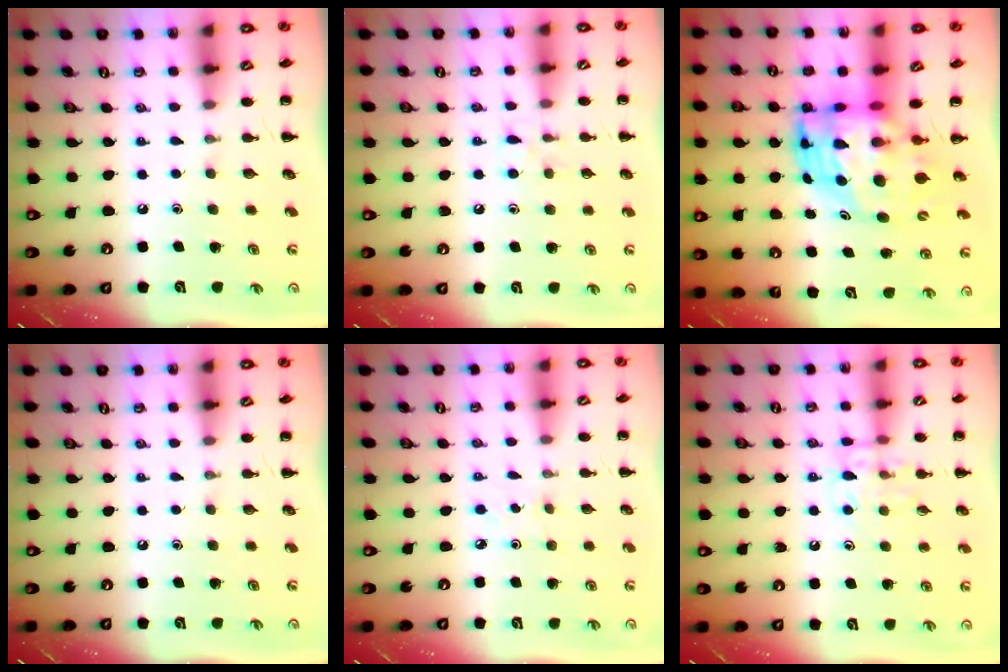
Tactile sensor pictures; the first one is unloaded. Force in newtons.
{"total": 6.5, "press": 6.2, "slide": 2.2}
{"total": 9.1, "press": 8.9, "slide": 2.1}
{"total": 0.0}
{"total": 1.5, "press": 1.4, "slide": 0.6}
{"total": 9.7, "press": 9.5, "slide": 1.6}